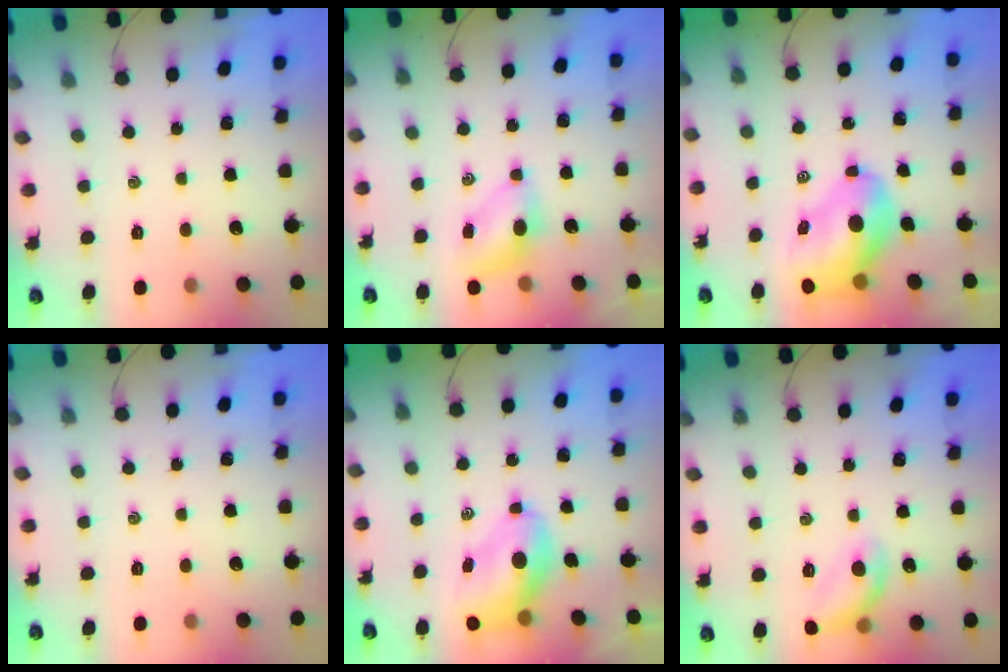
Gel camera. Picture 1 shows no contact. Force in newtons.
{"total": 5.2, "press": 5.2, "slide": 0.4}
{"total": 9.7, "press": 9.2, "slide": 3.0}
{"total": 0.0}
{"total": 7.0, "press": 6.9, "slide": 1.4}
{"total": 11.3, "press": 11.2, "slide": 1.6}